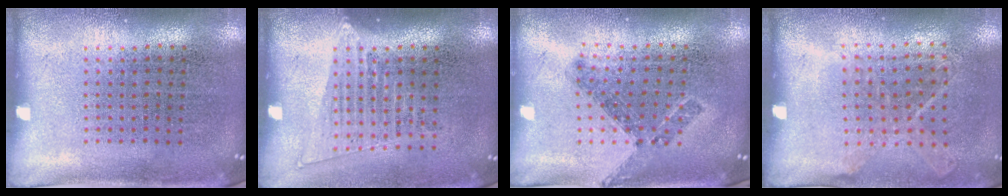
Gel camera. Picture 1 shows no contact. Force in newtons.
{"total": 1.4, "press": 1.2, "slide": 0.7}
{"total": 0.8, "press": 0.8, "slide": 0.3}
{"total": 1.2, "press": 1.0, "slide": 0.6}